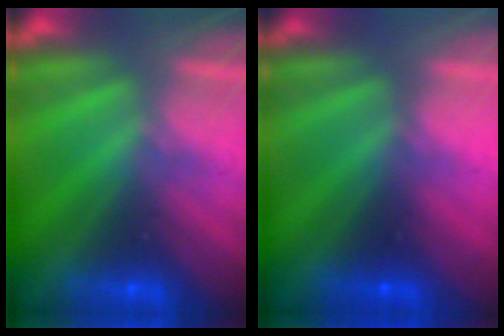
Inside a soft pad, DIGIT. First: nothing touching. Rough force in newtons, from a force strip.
{"total": 3.5}